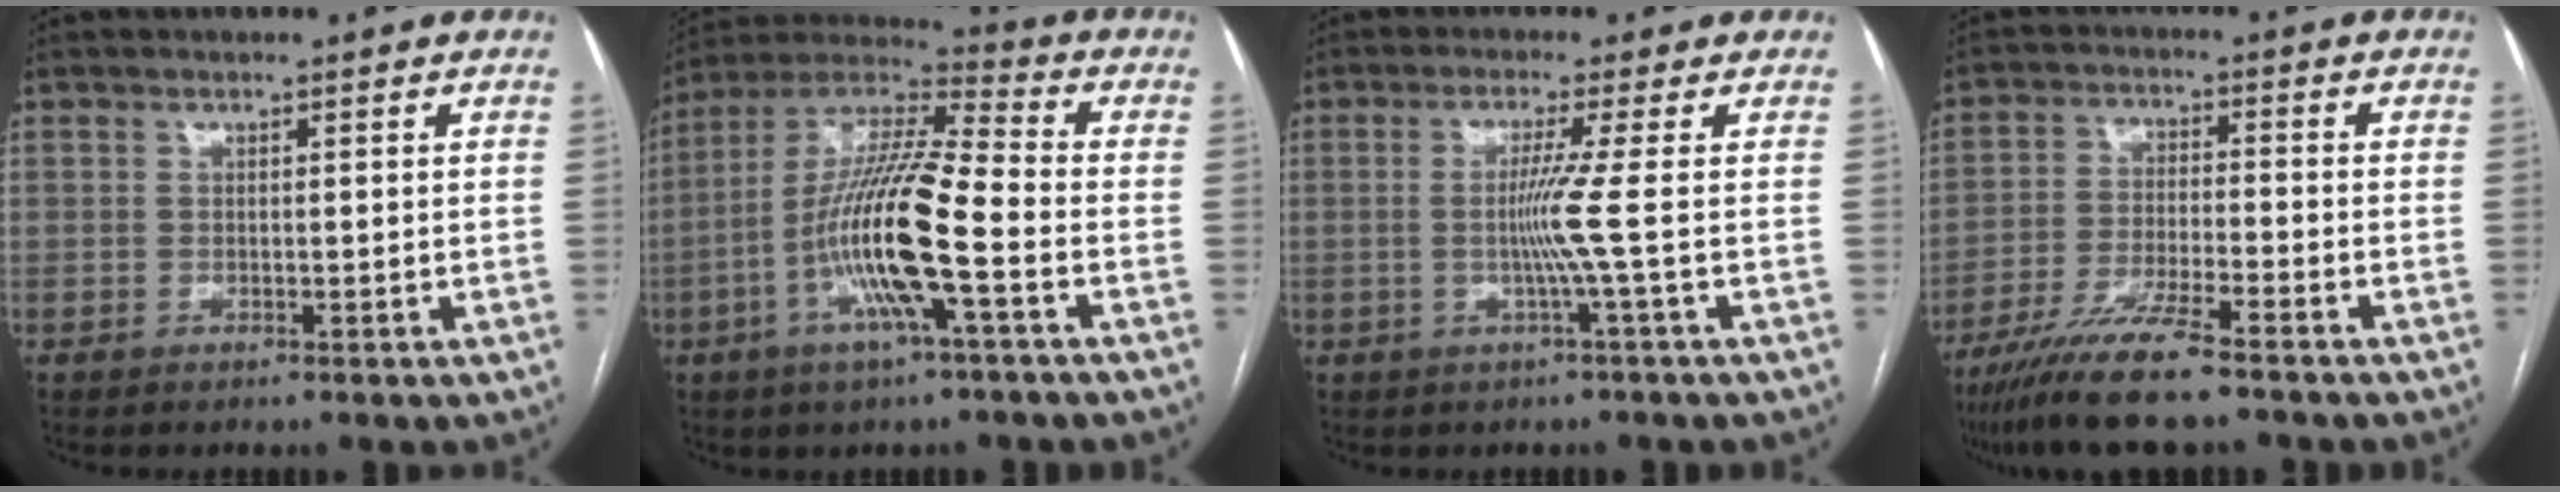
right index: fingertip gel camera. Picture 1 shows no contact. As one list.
[{"total": 16.0, "force": [-4.4, 1.2, 15.3], "torque": [-0.304, 0.002, -0.088]}, {"total": 4.7, "force": [-0.6, -2.2, 4.1], "torque": [-0.079, -0.006, -0.011]}, {"total": 11.0, "force": [-8.4, 0.5, 7.1], "torque": [-0.128, -0.030, -0.148]}]